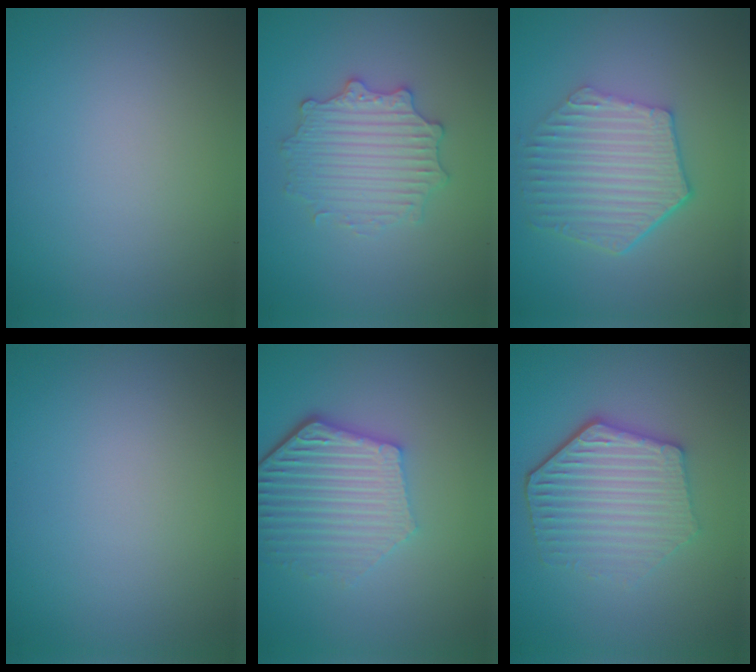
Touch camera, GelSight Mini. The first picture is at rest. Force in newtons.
{"total": 3.3, "press": 3.3, "slide": 0.6}
{"total": 5.7, "press": 4.3, "slide": 3.8}
{"total": 0.0}
{"total": 5.7, "press": 4.3, "slide": 3.8}
{"total": 5.3, "press": 4.3, "slide": 3.0}